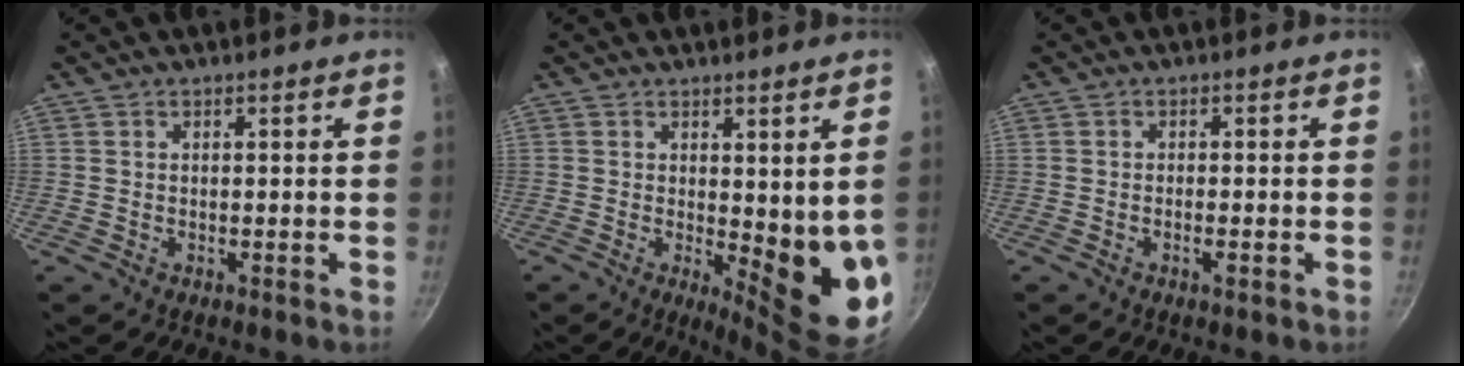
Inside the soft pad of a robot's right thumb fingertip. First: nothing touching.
{"total": 10.7, "force": [0.4, 3.6, 10.0], "torque": [-0.104, -0.027, 0.014]}
{"total": 1.4, "force": [-0.7, 0.3, 1.1], "torque": [-0.029, 0.005, -0.014]}